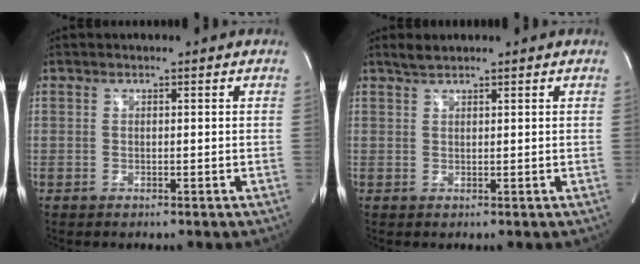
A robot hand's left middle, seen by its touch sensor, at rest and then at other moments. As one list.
[{"total": 1.5, "force": [1.4, 0.1, 0.5], "torque": [-0.018, 0.007, 0.033]}]